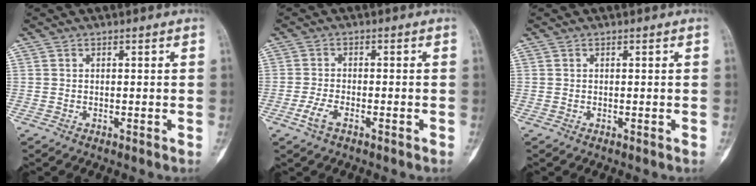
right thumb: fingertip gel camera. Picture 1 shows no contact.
{"total": 3.3, "force": [-1.8, 1.3, 2.4], "torque": [-0.052, 0.012, -0.035]}
{"total": 0.0}